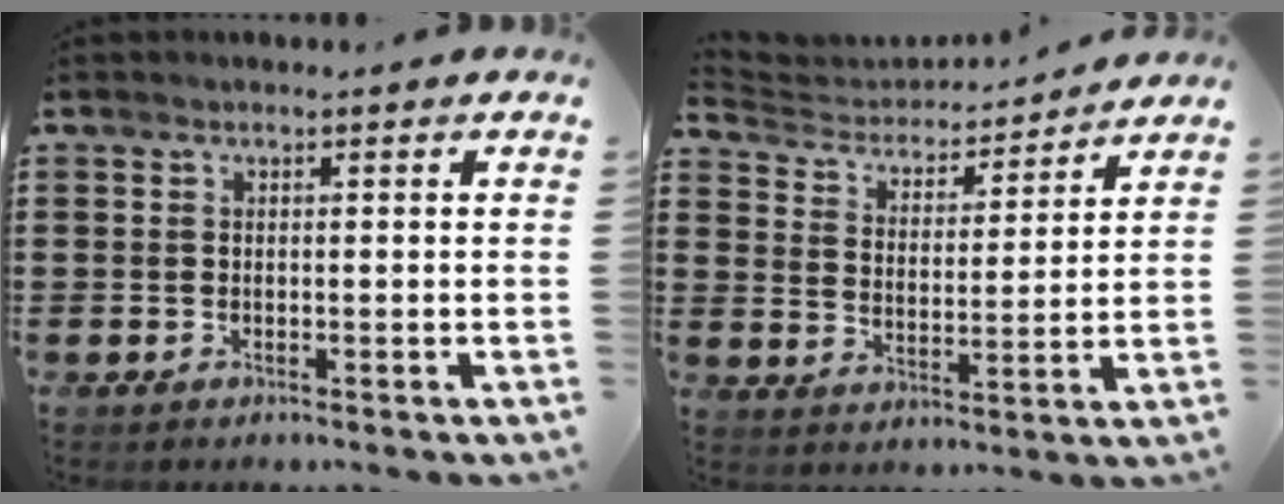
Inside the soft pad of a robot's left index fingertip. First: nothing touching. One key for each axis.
{"total": 3.4, "fx": 3.4, "fy": 0.6, "fz": 0.1, "tx": -0.026, "ty": -0.028, "tz": 0.050}